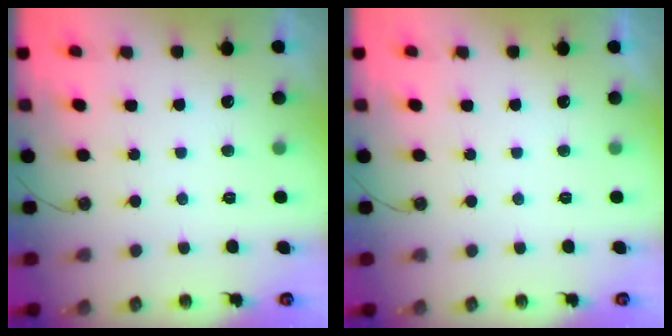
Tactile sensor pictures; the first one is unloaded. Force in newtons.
{"total": 0.0}